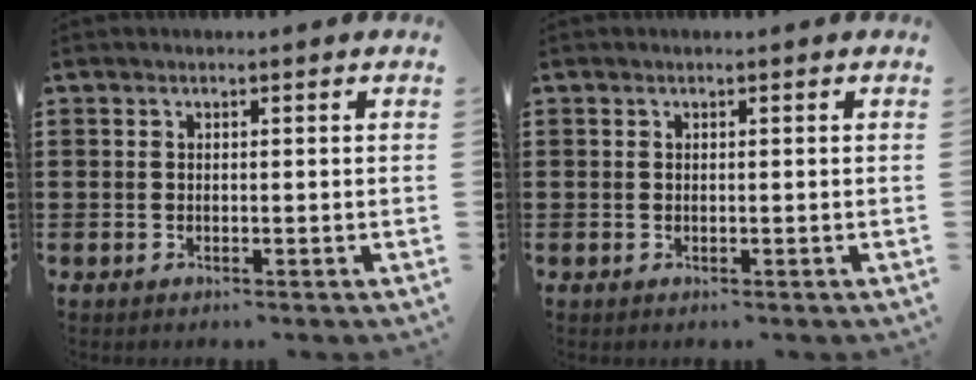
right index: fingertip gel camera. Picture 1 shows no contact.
{"total": 0.0}